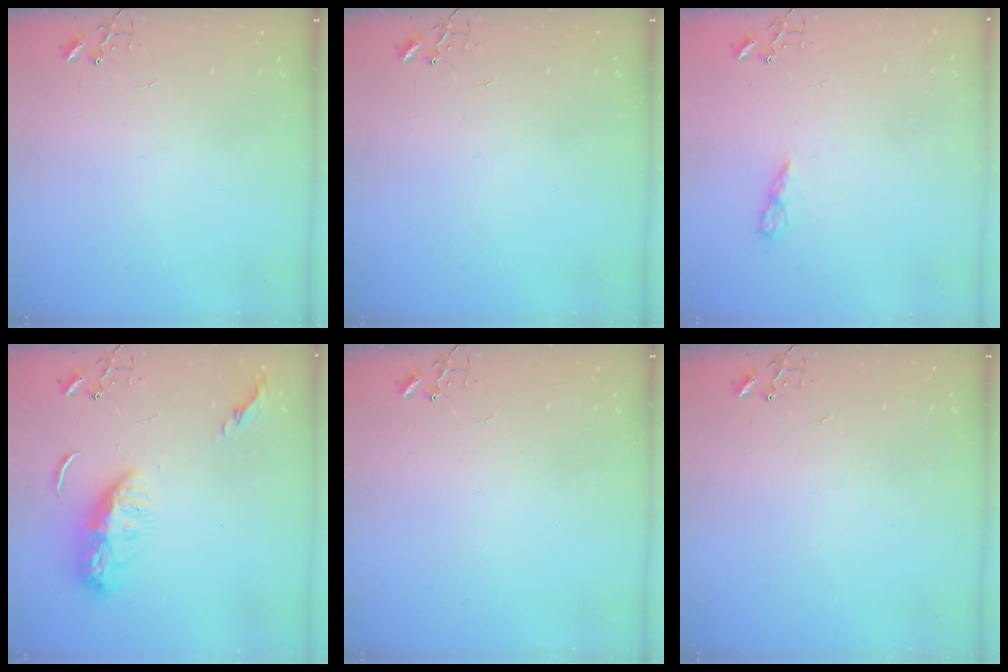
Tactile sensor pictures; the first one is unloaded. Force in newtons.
{"total": 0.0}
{"total": 5.8, "press": 5.7, "slide": 0.6}
{"total": 11.4, "press": 11.3, "slide": 0.9}
{"total": 0.0}
{"total": 0.0}